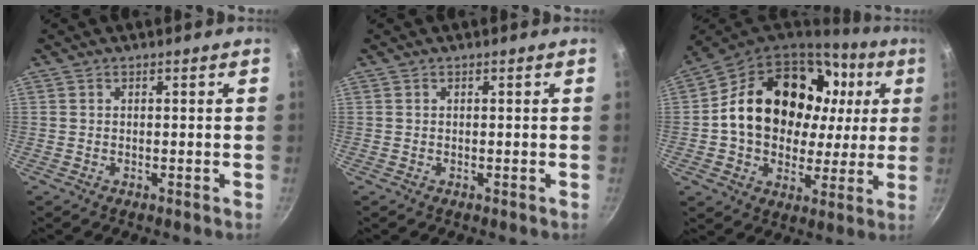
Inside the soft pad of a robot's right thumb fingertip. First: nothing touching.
{"total": 0.0}
{"total": 25.8, "force": [5.4, 18.9, 16.8], "torque": [-0.265, 0.026, 0.093]}